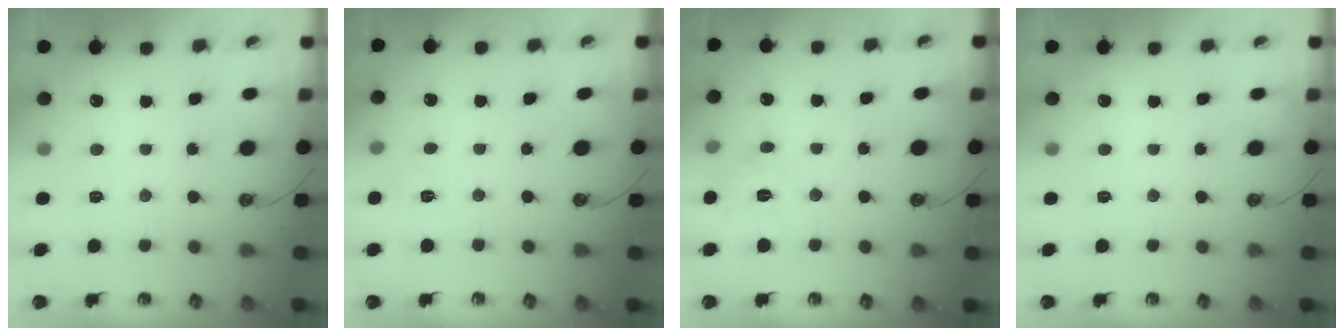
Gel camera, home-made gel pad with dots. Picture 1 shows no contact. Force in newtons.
{"total": 2.8, "press": 2.8, "slide": 0.4}
{"total": 9.8, "press": 9.8, "slide": 0.5}
{"total": 0.0}